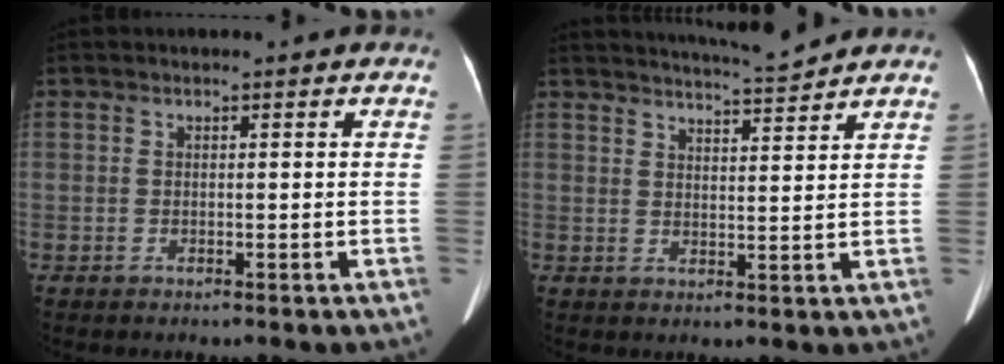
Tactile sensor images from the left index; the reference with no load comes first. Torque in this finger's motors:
{"motor_torque": [-0.20, -0.57, 0.02, 0.02]}